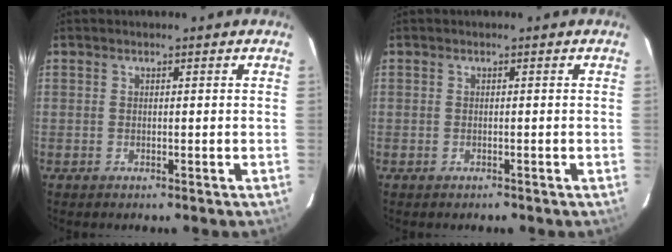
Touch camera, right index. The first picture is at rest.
{"total": 0.7, "force": [-0.5, 0.4, 0.1], "torque": [-0.004, 0.001, -0.007]}